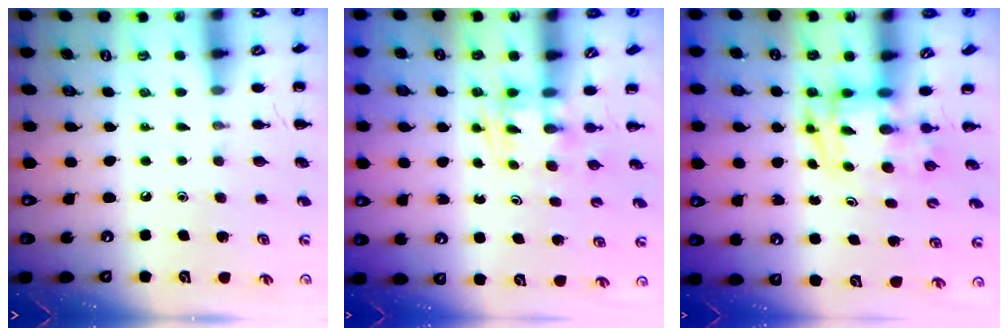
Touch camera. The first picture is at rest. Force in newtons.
{"total": 1.2, "press": 1.0, "slide": 0.7}
{"total": 3.2, "press": 3.2, "slide": 0.6}